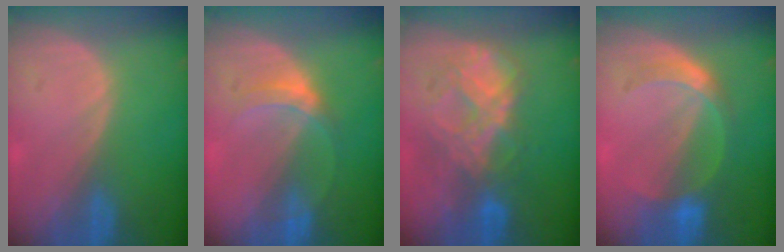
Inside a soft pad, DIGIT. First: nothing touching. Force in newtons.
{"total": 4.0, "press": 3.7, "slide": 1.6}
{"total": 8.6, "press": 7.5, "slide": 4.1}
{"total": 5.7, "press": 5.3, "slide": 2.0}